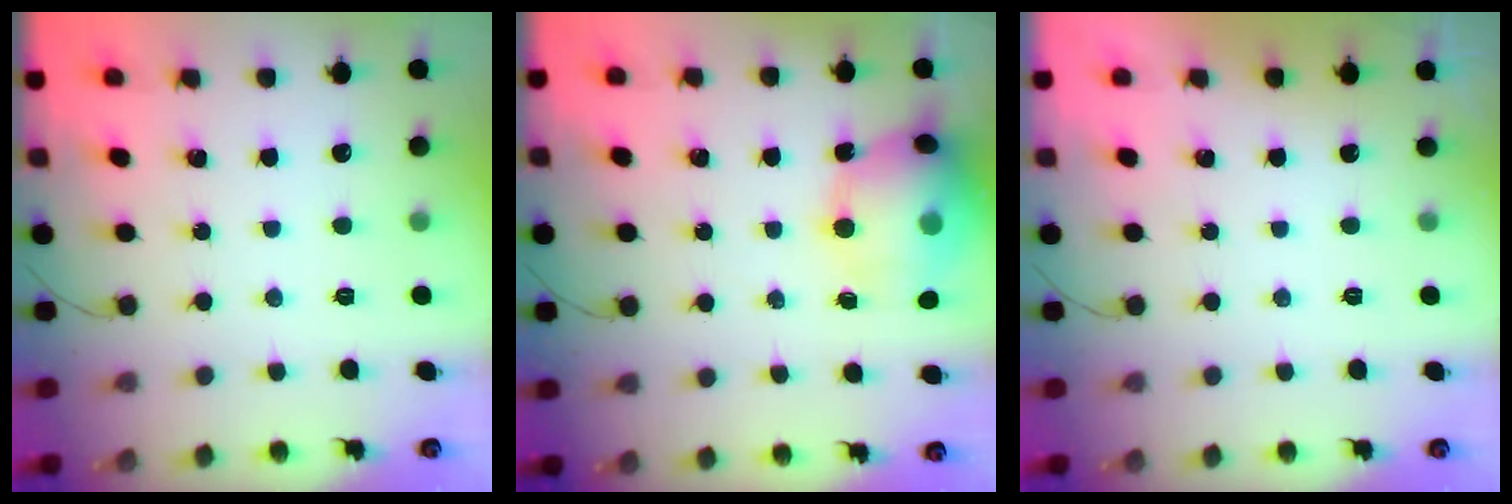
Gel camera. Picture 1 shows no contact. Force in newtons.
{"total": 16.2, "press": 15.9, "slide": 3.1}
{"total": 0.0}